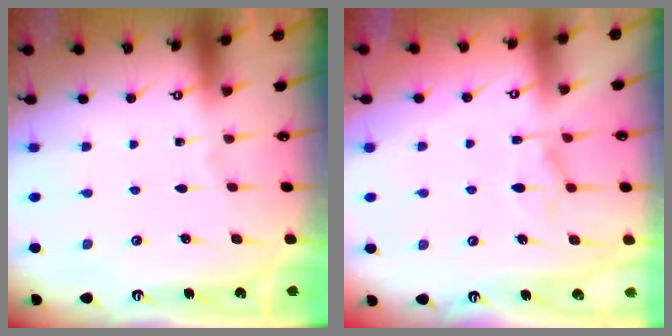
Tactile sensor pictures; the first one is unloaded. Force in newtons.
{"total": 1.6, "press": 0.4, "slide": 1.6}